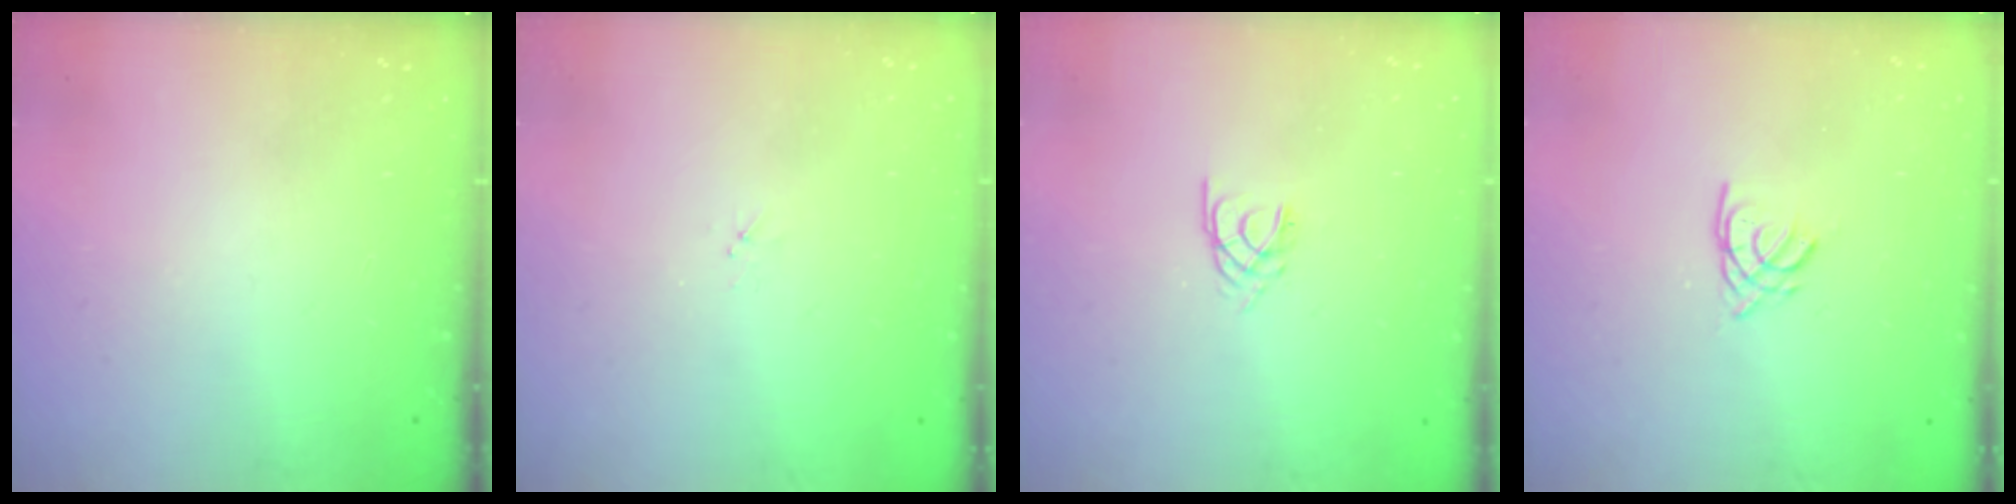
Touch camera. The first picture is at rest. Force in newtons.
{"total": 1.9, "press": 1.9, "slide": 0.3}
{"total": 2.1, "press": 2.0, "slide": 0.4}
{"total": 2.4, "press": 2.4, "slide": 0.1}